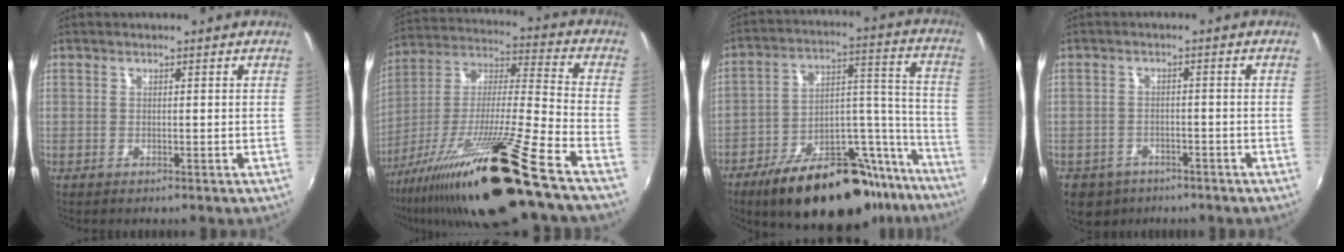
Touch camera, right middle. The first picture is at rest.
{"total": 22.2, "force": [-15.3, -1.2, 16.1], "torque": [-0.277, -0.043, -0.271]}
{"total": 26.7, "force": [-20.1, 10.4, 14.3], "torque": [-0.193, 0.046, -0.278]}
{"total": 8.3, "force": [-5.2, 5.7, 3.0], "torque": [-0.082, -0.006, -0.073]}